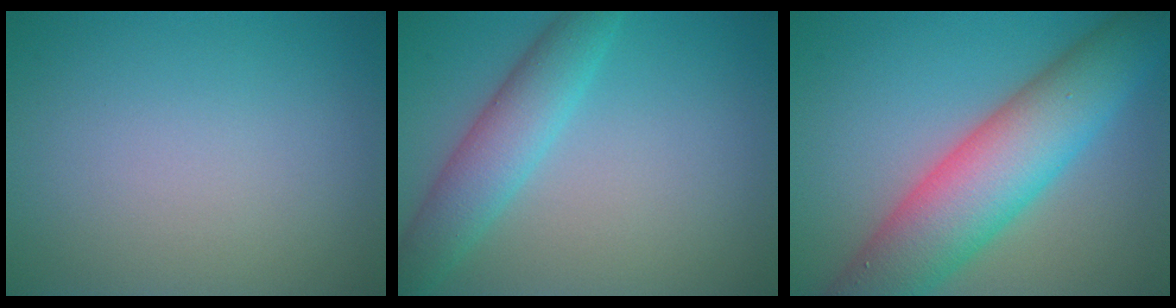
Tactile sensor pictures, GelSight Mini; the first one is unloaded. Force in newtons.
{"total": 4.5, "press": 4.5, "slide": 0.1}
{"total": 10.0, "press": 10.0, "slide": 0.5}